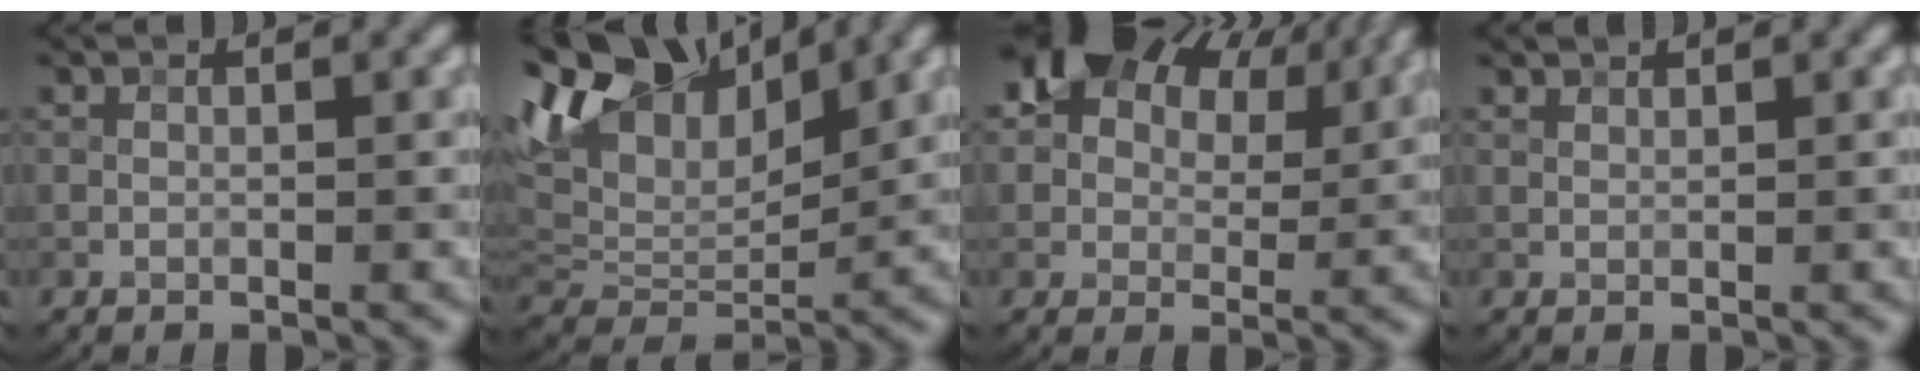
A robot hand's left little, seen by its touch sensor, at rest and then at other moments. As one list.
[{"total": 10.6, "force": [5.0, 5.8, 7.4], "torque": [-0.146, 0.022, 0.085]}, {"total": 13.6, "force": [7.8, 8.5, 7.2], "torque": [-0.114, 0.043, 0.115]}, {"total": 1.0, "force": [0.9, 0.2, 0.2], "torque": [-0.009, 0.000, 0.017]}]